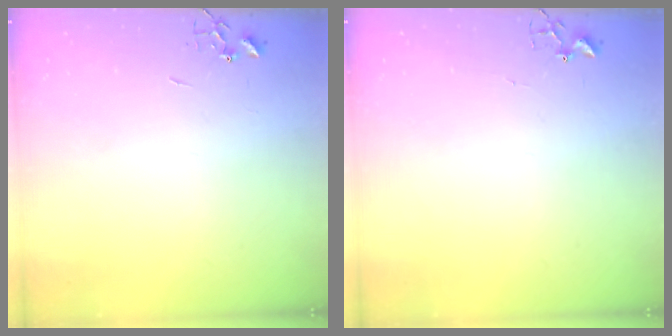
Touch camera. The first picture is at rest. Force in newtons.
{"total": 1.7, "press": 1.6, "slide": 0.2}